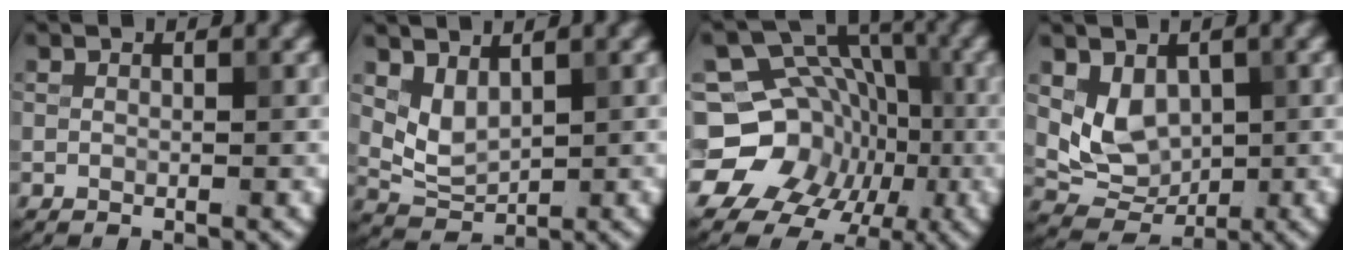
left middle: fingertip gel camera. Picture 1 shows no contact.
{"total": 2.7, "force": [1.3, 1.5, 1.8], "torque": [-0.039, -0.008, 0.037]}
{"total": 15.4, "force": [-4.7, 13.6, 5.3], "torque": [-0.117, -0.001, -0.085]}
{"total": 4.2, "force": [0.9, 3.2, 2.6], "torque": [-0.044, -0.011, 0.023]}